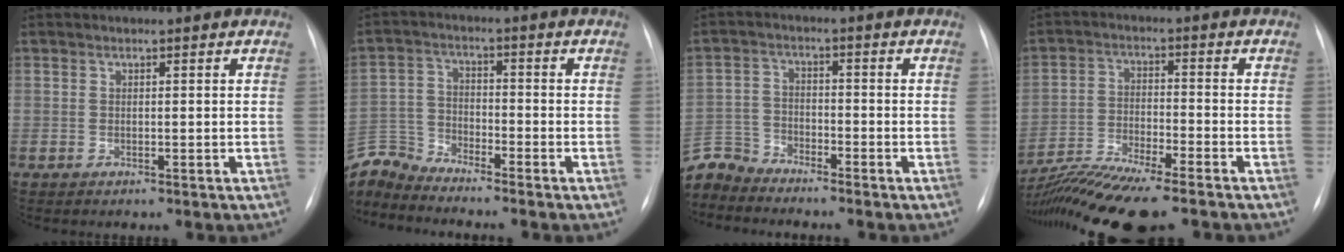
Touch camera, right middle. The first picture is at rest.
{"total": 7.1, "force": [-7.1, -0.3, -0.2], "torque": [-0.002, 0.006, -0.143]}
{"total": 6.2, "force": [-6.1, 1.0, -0.8], "torque": [0.016, 0.005, -0.126]}
{"total": 12.3, "force": [-10.4, 0.4, 6.5], "torque": [-0.119, -0.018, -0.178]}